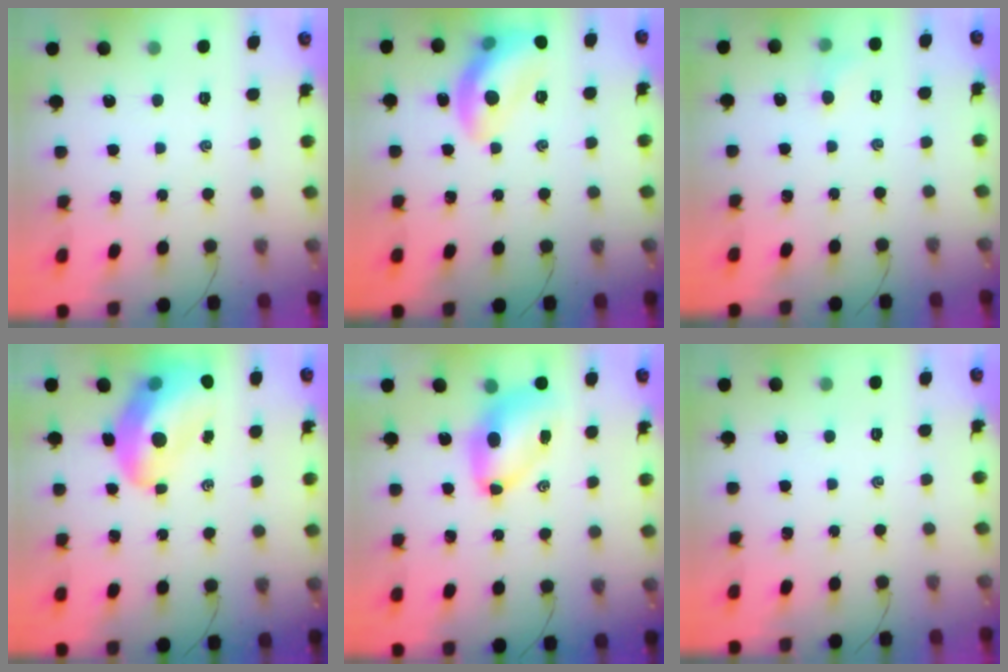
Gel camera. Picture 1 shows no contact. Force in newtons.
{"total": 13.1, "press": 13.1, "slide": 0.9}
{"total": 4.2, "press": 4.0, "slide": 1.3}
{"total": 13.9, "press": 13.4, "slide": 3.6}
{"total": 7.7, "press": 7.5, "slide": 1.8}
{"total": 0.0}